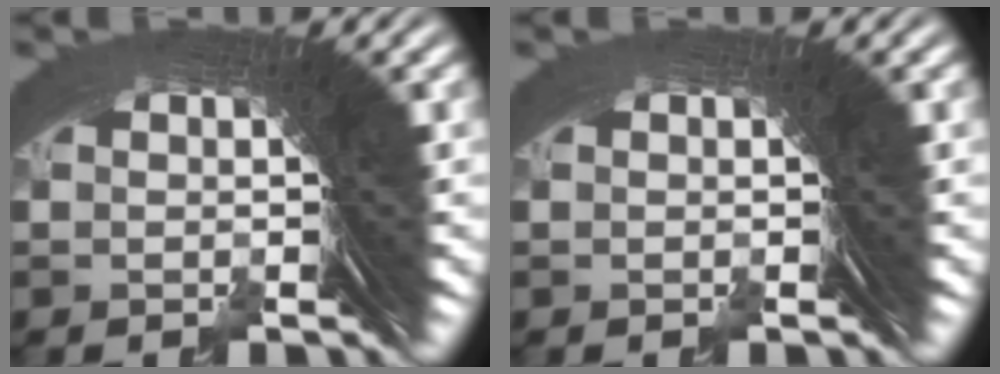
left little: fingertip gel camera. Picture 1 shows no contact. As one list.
[{"total": 0.0}]